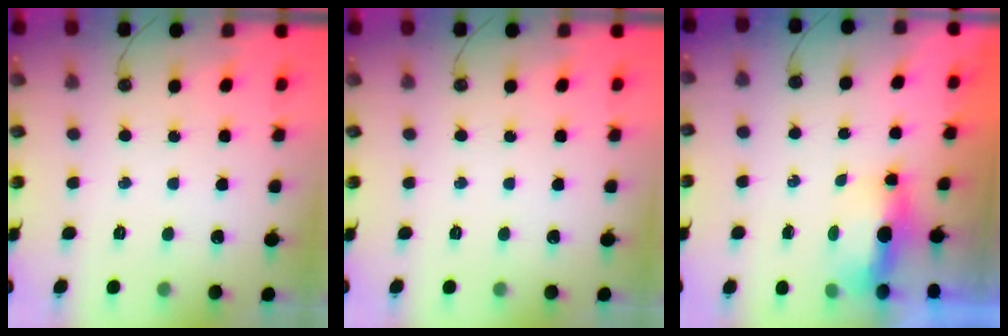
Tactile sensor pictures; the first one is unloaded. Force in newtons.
{"total": 0.0}
{"total": 5.2, "press": 5.0, "slide": 1.1}